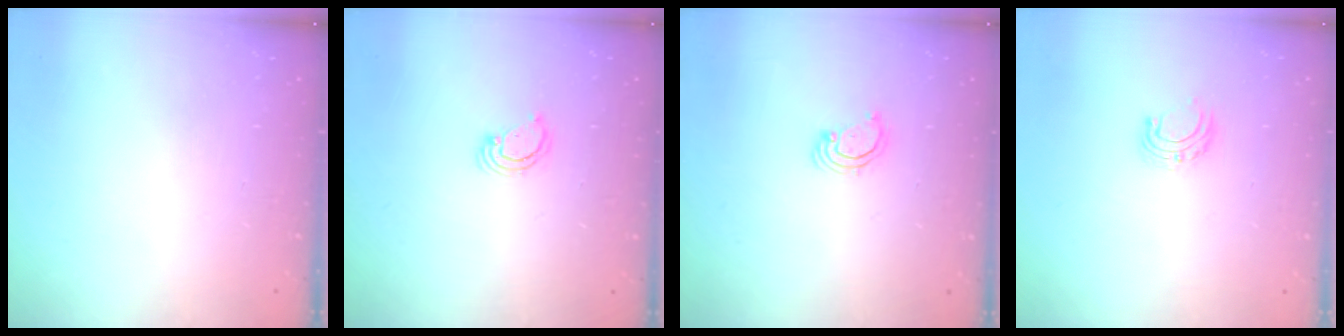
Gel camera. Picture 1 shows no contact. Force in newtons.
{"total": 2.7, "press": 2.7, "slide": 0.2}
{"total": 2.5, "press": 2.5, "slide": 0.2}
{"total": 5.6, "press": 5.6, "slide": 0.5}